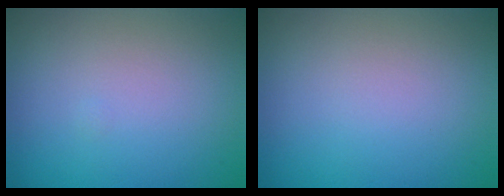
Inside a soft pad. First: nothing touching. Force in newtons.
{"total": 0.0}